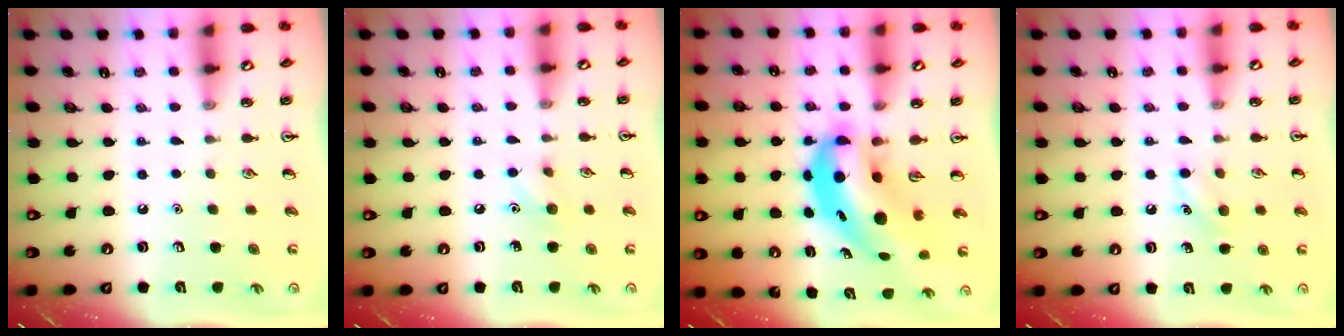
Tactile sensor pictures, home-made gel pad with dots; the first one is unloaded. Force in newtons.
{"total": 5.8, "press": 5.4, "slide": 1.9}
{"total": 9.0, "press": 8.7, "slide": 2.3}
{"total": 5.7, "press": 5.4, "slide": 1.8}